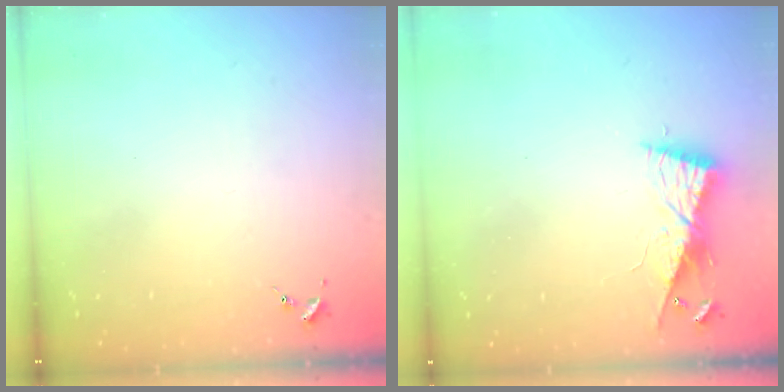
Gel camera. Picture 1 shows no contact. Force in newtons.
{"total": 8.5, "press": 8.5, "slide": 0.7}